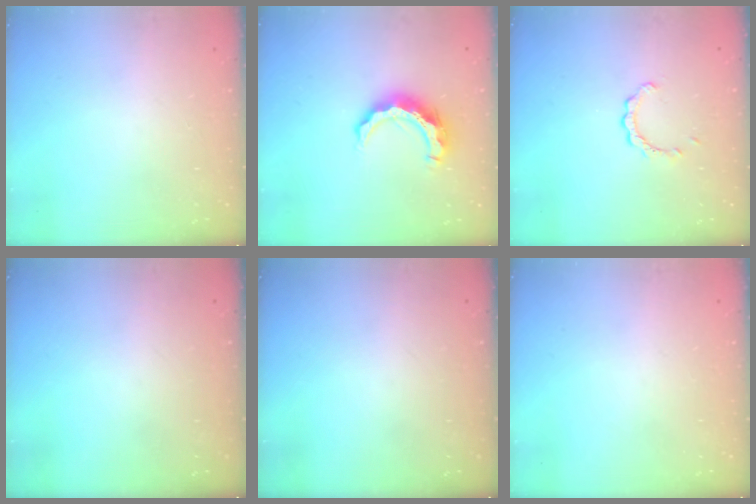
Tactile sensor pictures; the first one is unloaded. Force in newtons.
{"total": 10.1, "press": 10.1, "slide": 0.4}
{"total": 2.2, "press": 2.2, "slide": 0.1}
{"total": 0.0}
{"total": 0.0}
{"total": 0.0}